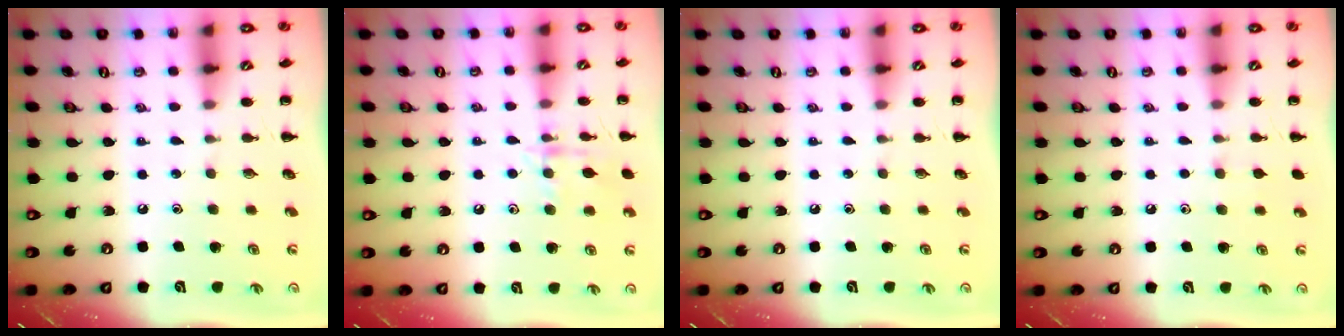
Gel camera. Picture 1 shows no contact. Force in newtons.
{"total": 9.1, "press": 9.0, "slide": 0.8}
{"total": 0.0}
{"total": 4.9, "press": 4.5, "slide": 1.9}